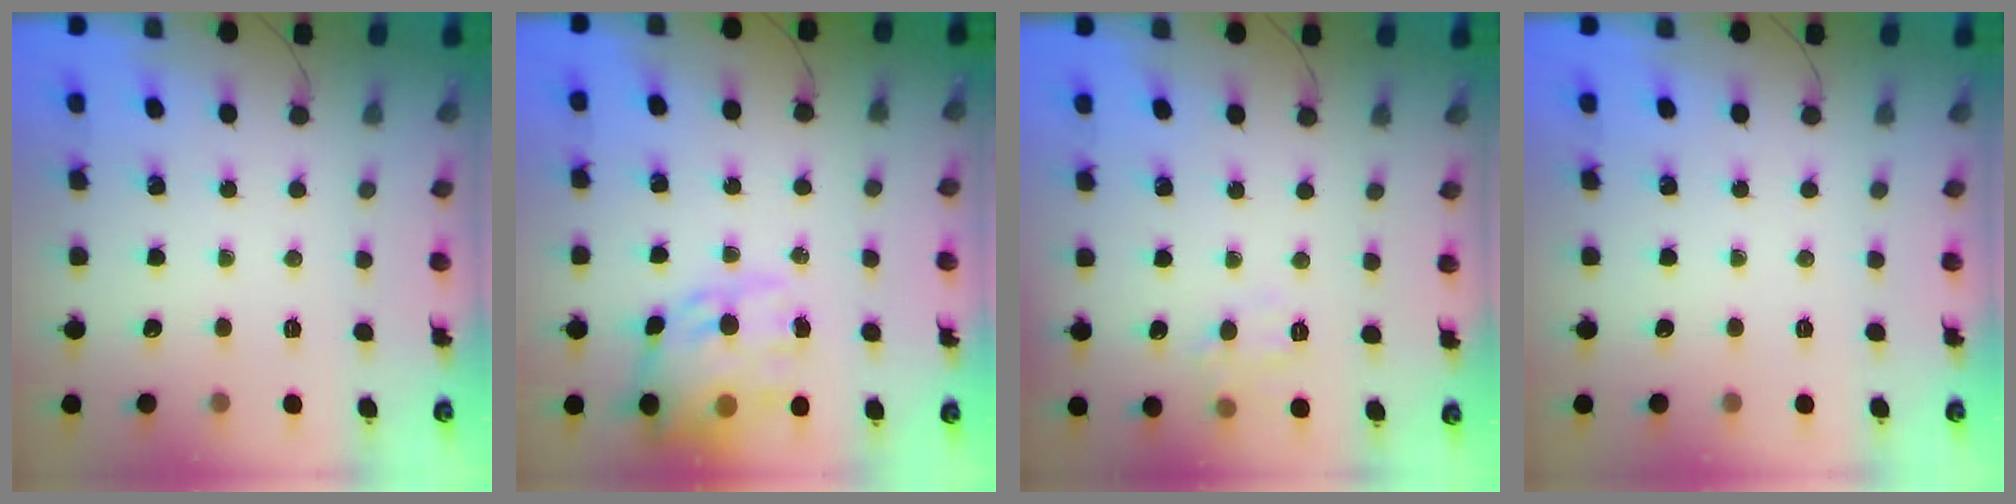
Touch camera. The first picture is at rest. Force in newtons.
{"total": 16.3, "press": 15.7, "slide": 4.5}
{"total": 6.9, "press": 6.8, "slide": 1.0}
{"total": 0.0}